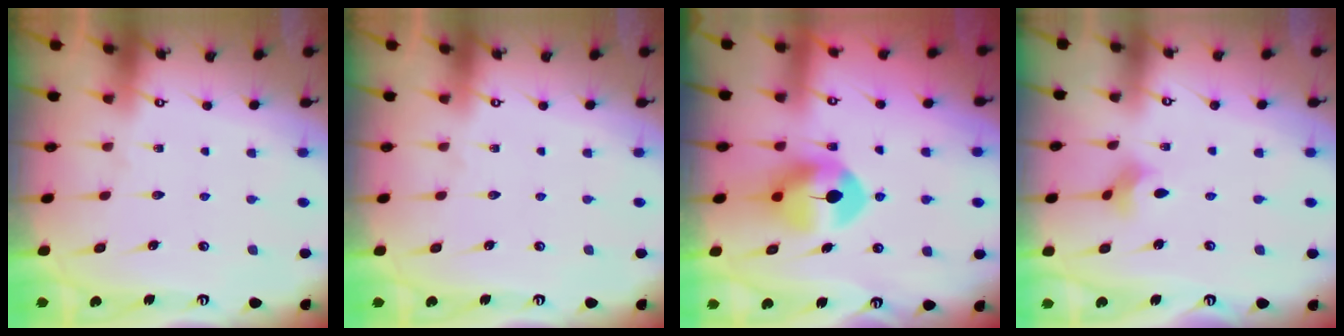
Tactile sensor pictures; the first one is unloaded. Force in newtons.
{"total": 0.0}
{"total": 8.7, "press": 8.6, "slide": 1.5}
{"total": 2.6, "press": 2.5, "slide": 0.6}